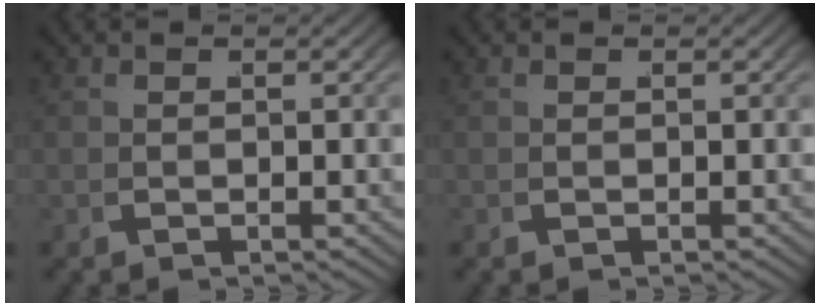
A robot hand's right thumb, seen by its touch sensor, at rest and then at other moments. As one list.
[{"total": 0.0}]